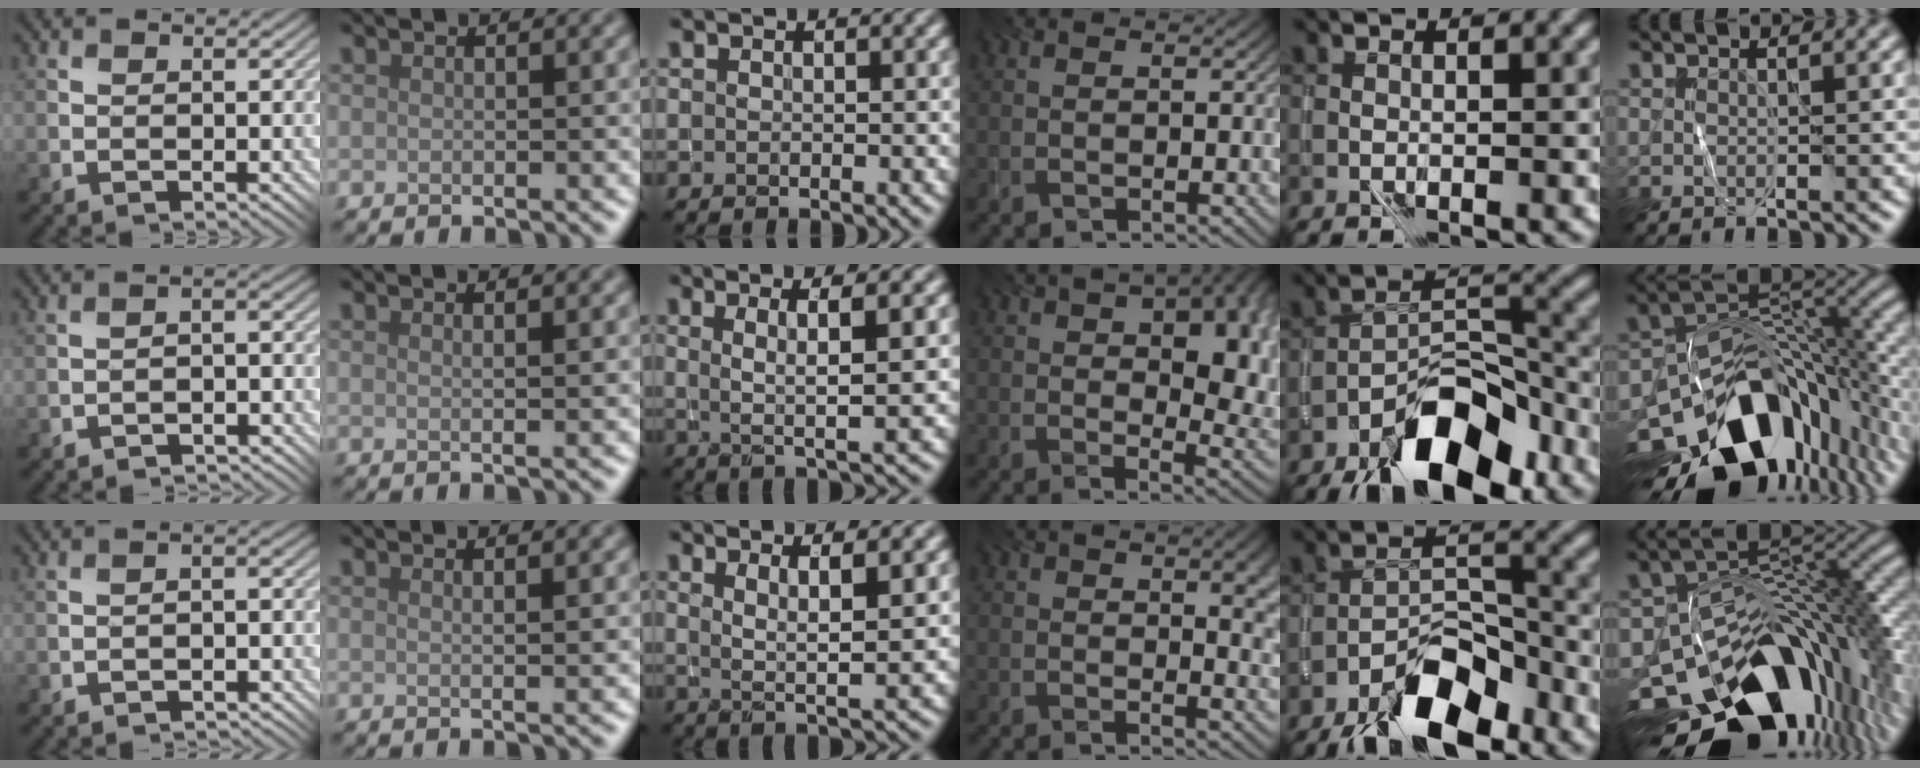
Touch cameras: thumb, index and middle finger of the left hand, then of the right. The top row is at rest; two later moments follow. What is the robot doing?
{"motion": "wrap", "object": "yarn"}